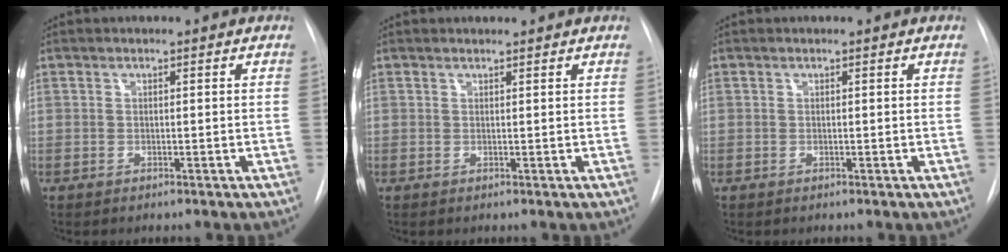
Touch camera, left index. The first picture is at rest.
{"total": 1.0, "force": [1.0, 0.0, 0.1], "torque": [-0.005, 0.005, 0.017]}
{"total": 0.0}